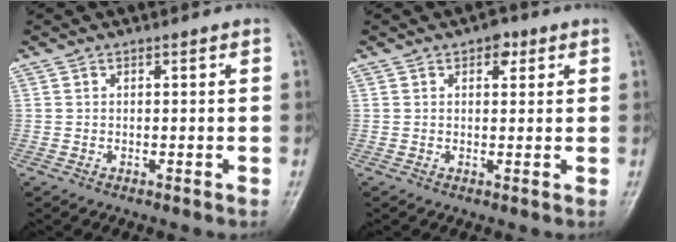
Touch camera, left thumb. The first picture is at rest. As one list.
[{"total": 3.0, "force": [1.5, 1.8, 1.9], "torque": [-0.012, -0.001, 0.017]}]